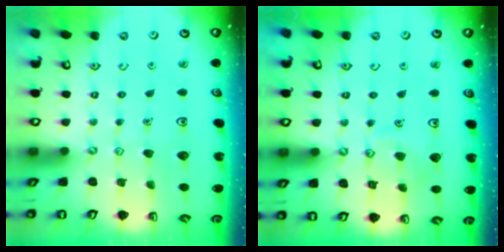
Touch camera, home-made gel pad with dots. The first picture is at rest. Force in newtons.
{"total": 7.1, "press": 7.1, "slide": 0.6}